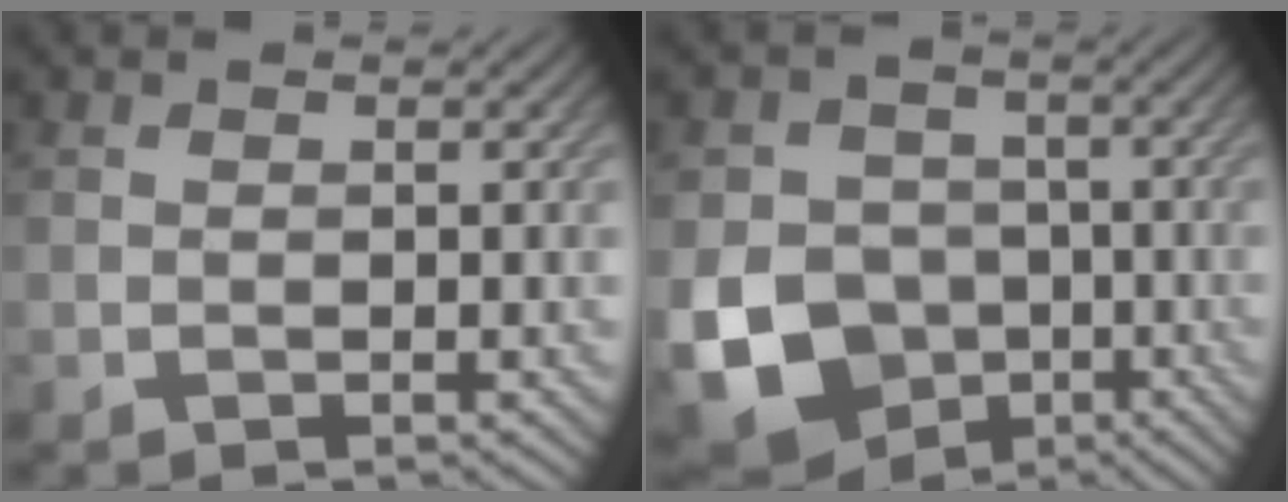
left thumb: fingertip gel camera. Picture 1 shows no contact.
{"total": 14.1, "force": [-4.8, 12.0, 5.7], "torque": [-0.150, -0.049, -0.102]}